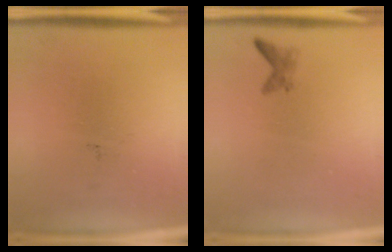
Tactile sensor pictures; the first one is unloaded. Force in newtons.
{"total": 1.1}